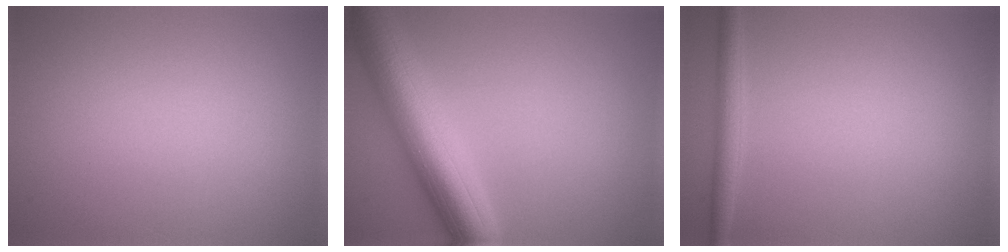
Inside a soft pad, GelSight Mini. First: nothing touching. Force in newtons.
{"total": 8.7, "press": 8.7, "slide": 0.4}
{"total": 1.8, "press": 1.8, "slide": 0.1}